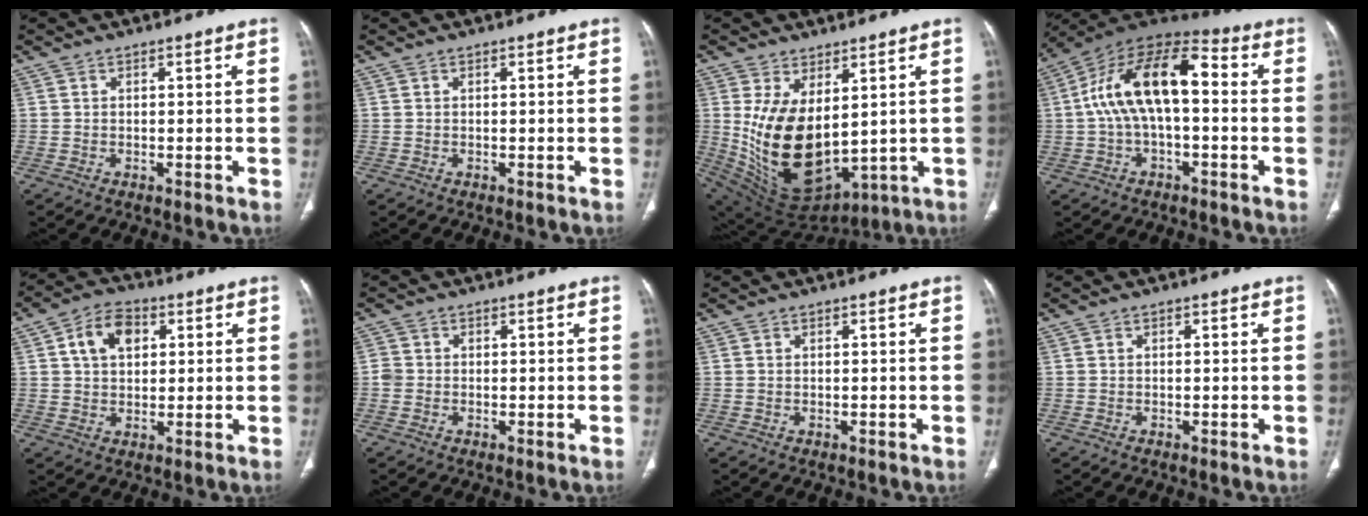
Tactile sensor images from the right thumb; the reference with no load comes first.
{"total": 0.0}
{"total": 17.3, "force": [2.2, 9.7, 14.1], "torque": [-0.246, -0.034, 0.080]}
{"total": 16.1, "force": [0.6, 7.8, 14.1], "torque": [-0.249, 0.050, 0.000]}
{"total": 8.5, "force": [2.6, 5.8, 5.6], "torque": [-0.078, 0.005, 0.041]}
{"total": 1.9, "force": [-0.3, 1.8, 0.6], "torque": [-0.005, 0.007, -0.010]}
{"total": 0.0}
{"total": 0.0}